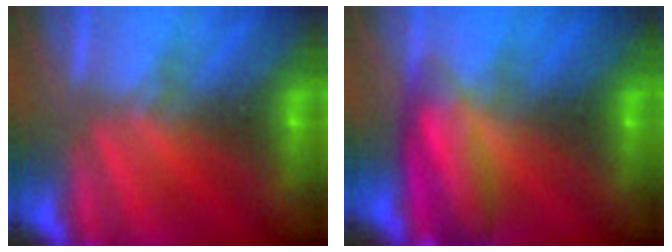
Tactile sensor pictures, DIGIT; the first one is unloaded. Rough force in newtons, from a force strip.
{"total": 6.9}